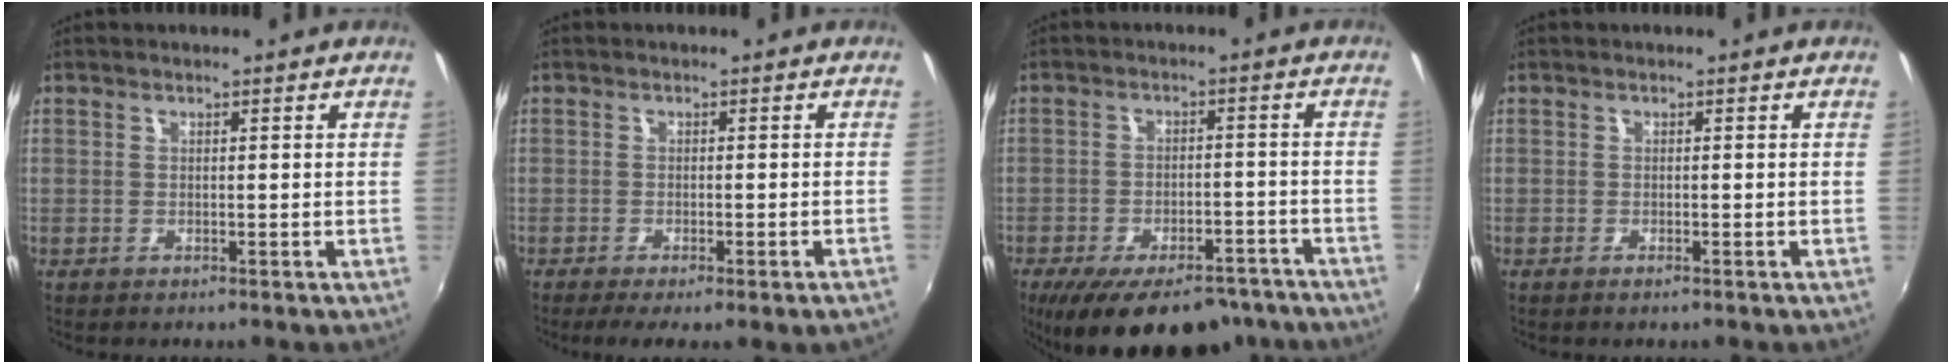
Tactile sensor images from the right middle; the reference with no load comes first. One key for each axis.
{"total": 5.1, "fx": -3.5, "fy": -0.1, "fz": 3.8, "tx": -0.065, "ty": -0.017, "tz": -0.048}
{"total": 19.4, "fx": -14.7, "fy": 7.9, "fz": 9.9, "tx": -0.187, "ty": -0.018, "tz": -0.192}
{"total": 0.8, "fx": -0.6, "fy": 0.1, "fz": 0.5, "tx": -0.009, "ty": -0.002, "tz": -0.011}